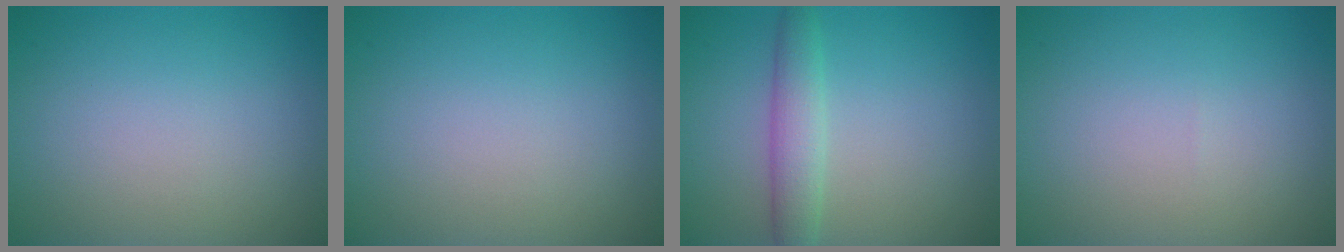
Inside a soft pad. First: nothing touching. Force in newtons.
{"total": 0.0}
{"total": 2.9, "press": 2.9, "slide": 0.2}
{"total": 0.0}